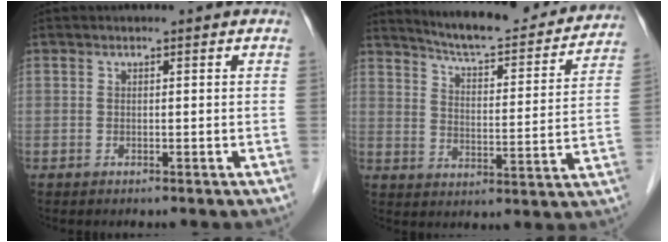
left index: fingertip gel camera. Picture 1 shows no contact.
{"total": 20.1, "force": [18.6, 3.0, 6.8], "torque": [-0.093, -0.024, 0.243]}